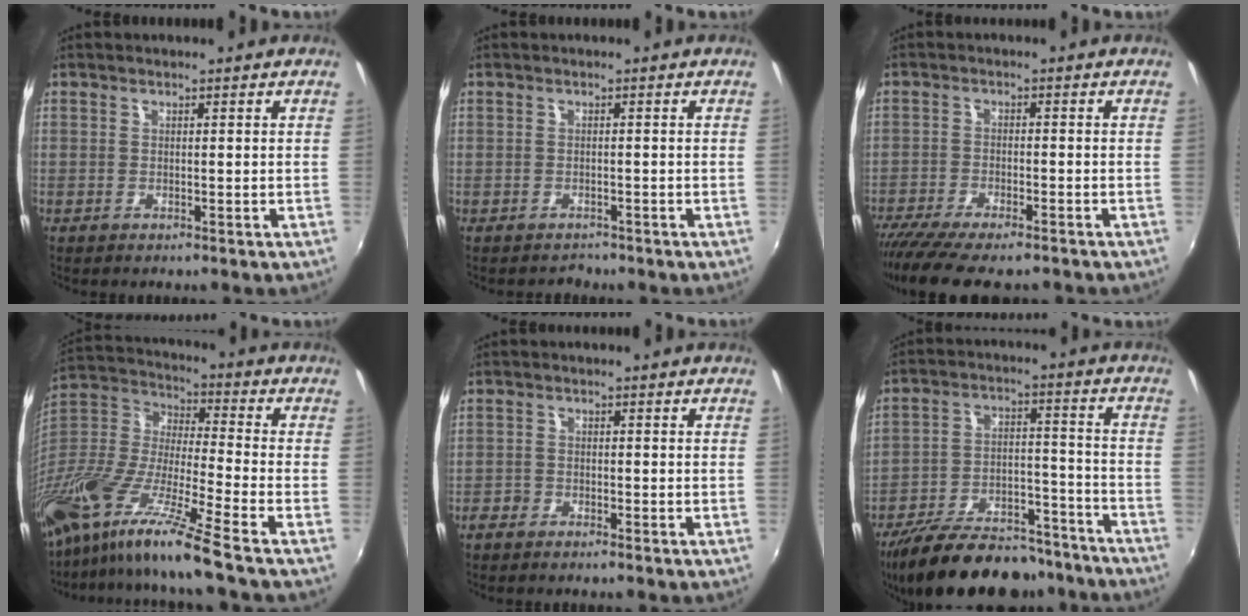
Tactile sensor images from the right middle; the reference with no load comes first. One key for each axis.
{"total": 1.4, "fx": -1.0, "fy": 0.8, "fz": -0.3, "tx": 0.005, "ty": 0.006, "tz": -0.013}
{"total": 11.6, "fx": -9.6, "fy": 2.1, "fz": 6.2, "tx": -0.138, "ty": -0.045, "tz": -0.161}
{"total": 19.9, "fx": -14.5, "fy": -0.1, "fz": 13.6, "tx": -0.254, "ty": -0.044, "tz": -0.280}
{"total": 2.3, "fx": -1.9, "fy": 1.0, "fz": 0.8, "tx": -0.026, "ty": -0.002, "tz": -0.039}
{"total": 23.7, "fx": -19.5, "fy": 8.5, "fz": 10.5, "tx": -0.198, "ty": 0.007, "tz": -0.272}